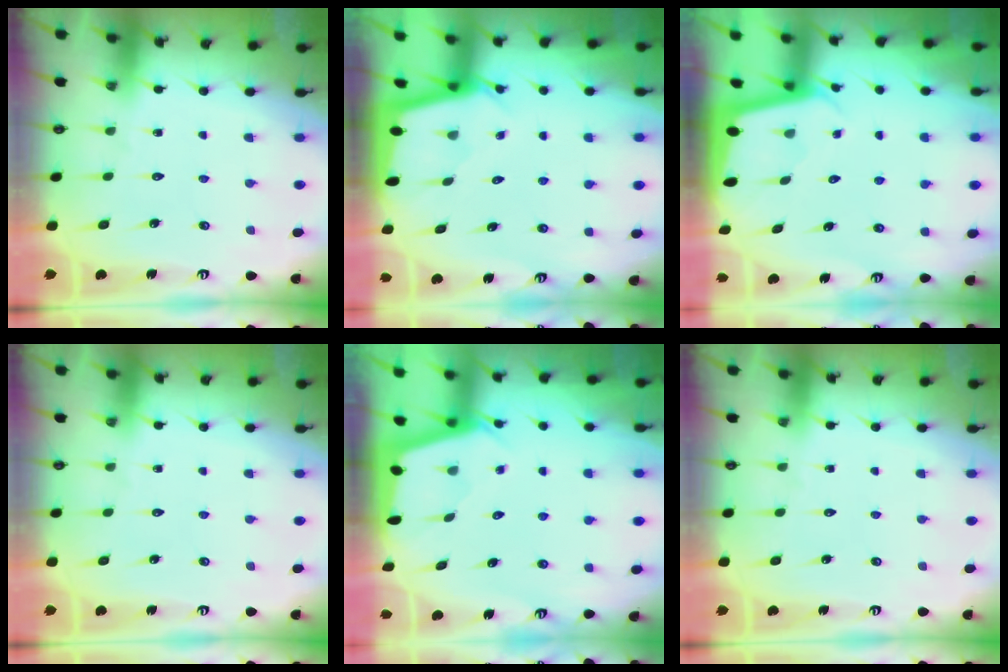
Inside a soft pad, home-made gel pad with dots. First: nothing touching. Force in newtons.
{"total": 2.0, "press": 2.0, "slide": 0.1}
{"total": 1.9, "press": 1.9, "slide": 0.1}
{"total": 0.0}
{"total": 2.1, "press": 2.1, "slide": 0.3}
{"total": 0.0}